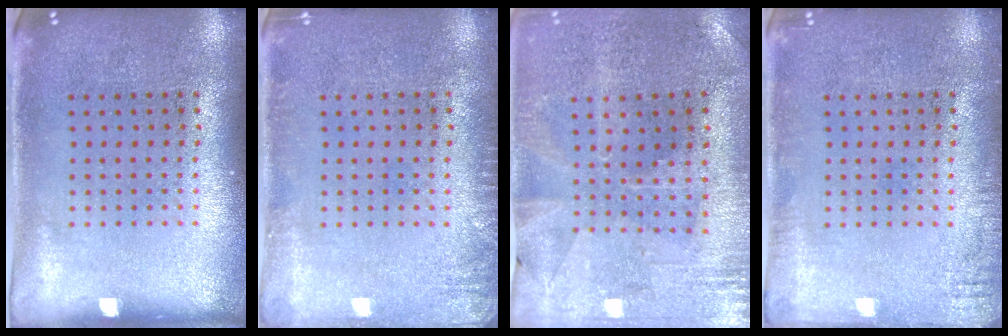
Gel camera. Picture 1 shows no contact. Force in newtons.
{"total": 1.4, "press": 1.4, "slide": 0.3}
{"total": 0.5, "press": 0.5, "slide": 0.3}
{"total": 1.5, "press": 1.5, "slide": 0.3}